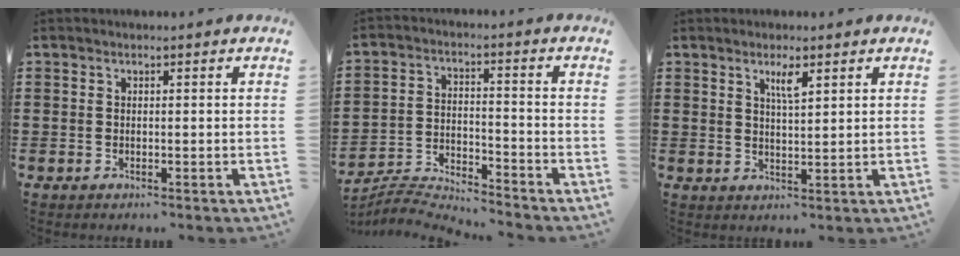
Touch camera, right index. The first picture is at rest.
{"total": 5.4, "force": [-5.4, 0.1, 0.5], "torque": [-0.023, 0.000, -0.113]}
{"total": 3.1, "force": [1.8, 0.7, 2.5], "torque": [-0.044, 0.001, 0.028]}